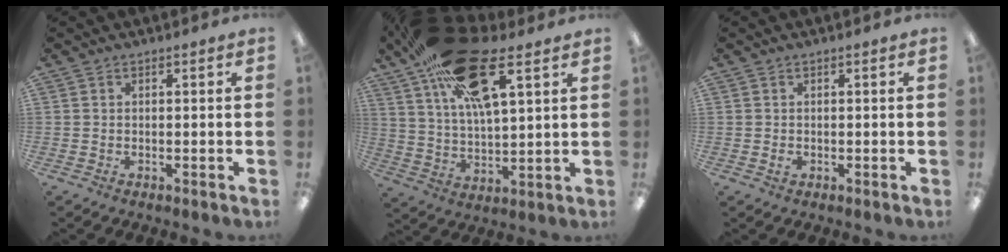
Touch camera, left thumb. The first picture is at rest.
{"total": 25.0, "force": [13.3, 10.3, 18.5], "torque": [-0.325, -0.036, 0.225]}
{"total": 0.9, "force": [-0.1, 0.6, 0.6], "torque": [-0.011, 0.002, -0.004]}